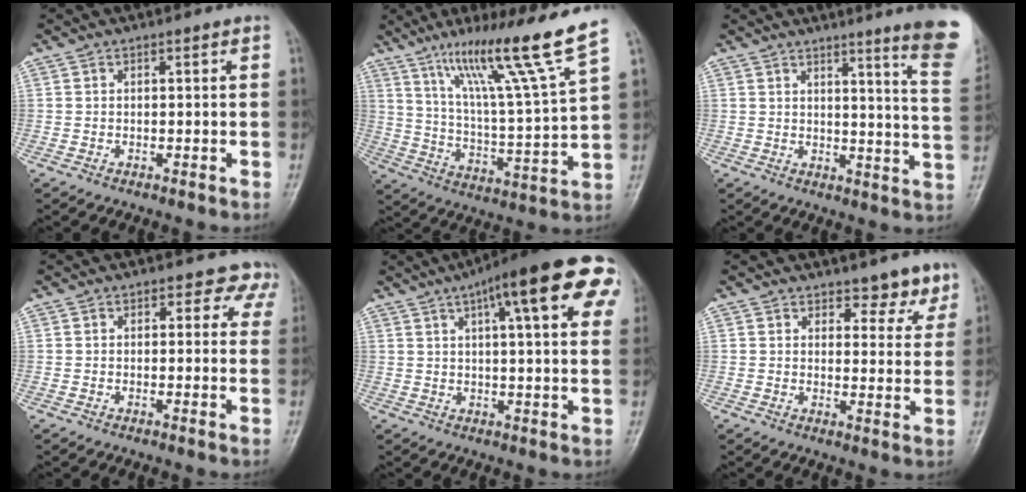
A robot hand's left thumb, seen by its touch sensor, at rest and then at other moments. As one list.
[{"total": 18.5, "force": [12.0, -0.8, 14.0], "torque": [-0.215, -0.066, 0.197]}, {"total": 14.4, "force": [9.9, 0.3, 10.4], "torque": [-0.114, -0.074, 0.106]}, {"total": 4.3, "force": [3.3, 2.7, 0.8], "torque": [0.029, -0.014, 0.017]}, {"total": 19.9, "force": [8.6, 5.0, 17.2], "torque": [-0.227, 0.016, 0.108]}, {"total": 5.8, "force": [4.8, 2.9, 1.8], "torque": [0.013, -0.035, 0.057]}]